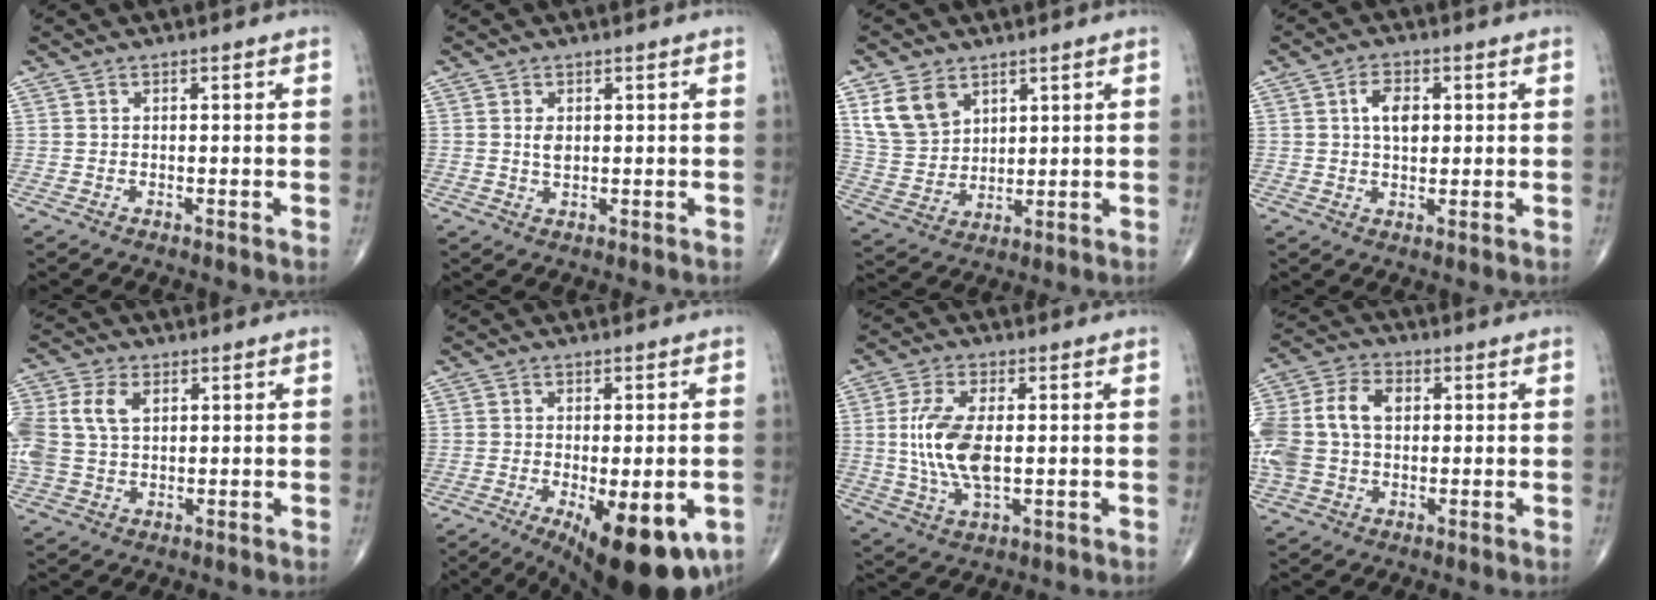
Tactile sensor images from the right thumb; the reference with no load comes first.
{"total": 2.1, "force": [0.4, 1.3, 1.6], "torque": [-0.024, -0.004, 0.008]}
{"total": 9.4, "force": [4.9, 6.5, 4.8], "torque": [-0.079, -0.018, 0.109]}
{"total": 4.7, "force": [1.2, 2.7, 3.6], "torque": [-0.054, -0.003, 0.018]}
{"total": 12.5, "force": [2.9, 8.6, 8.6], "torque": [-0.224, 0.009, 0.057]}
{"total": 17.3, "force": [-7.0, 6.5, 14.5], "torque": [-0.167, -0.013, -0.085]}
{"total": 11.3, "force": [0.4, 5.3, 10.0], "torque": [-0.210, -0.007, 0.010]}
{"total": 16.2, "force": [1.6, 11.5, 11.3], "torque": [-0.269, 0.027, 0.029]}